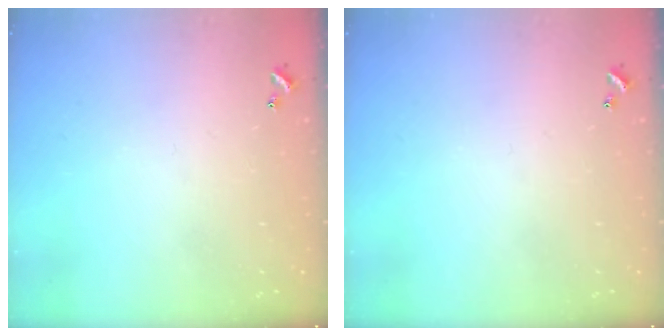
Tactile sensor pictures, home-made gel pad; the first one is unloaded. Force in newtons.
{"total": 0.0}